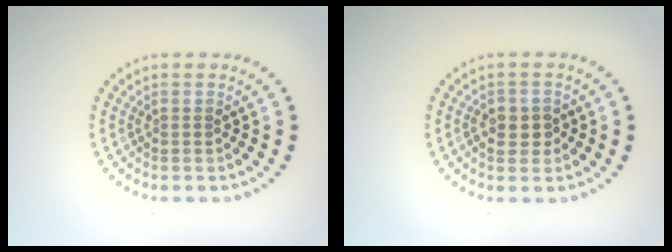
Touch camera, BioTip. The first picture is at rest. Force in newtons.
{"total": 2.3, "press": 2.3, "slide": 0.6}